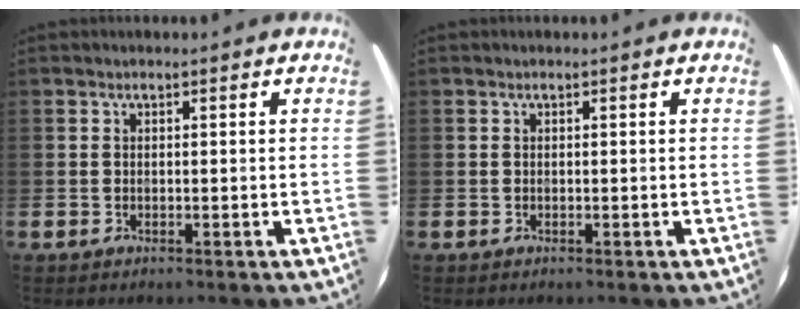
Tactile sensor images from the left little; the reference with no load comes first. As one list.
[{"total": 0.0}]